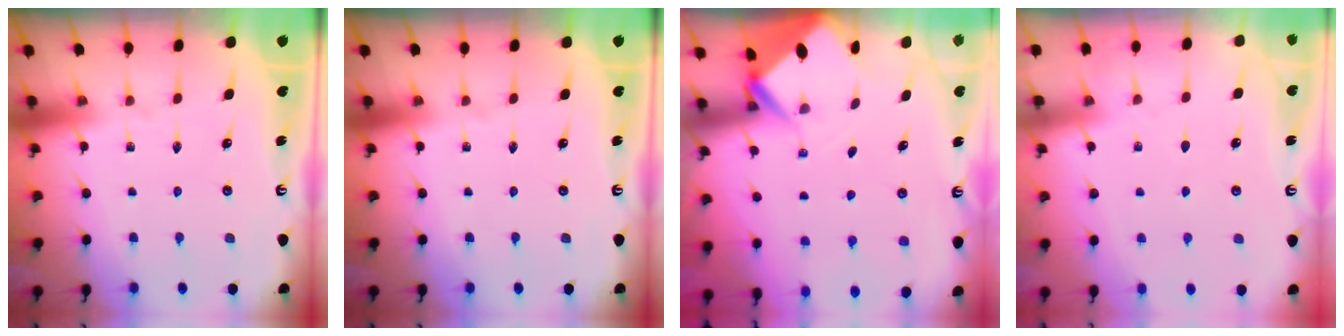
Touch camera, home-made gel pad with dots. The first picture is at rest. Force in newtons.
{"total": 0.0}
{"total": 2.8, "press": 2.8, "slide": 0.1}
{"total": 3.0, "press": 3.0, "slide": 0.4}